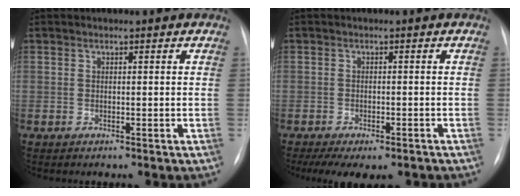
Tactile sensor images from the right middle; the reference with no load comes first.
{"total": 8.5, "force": [-6.2, 3.7, 4.4], "torque": [-0.061, 0.000, -0.085]}